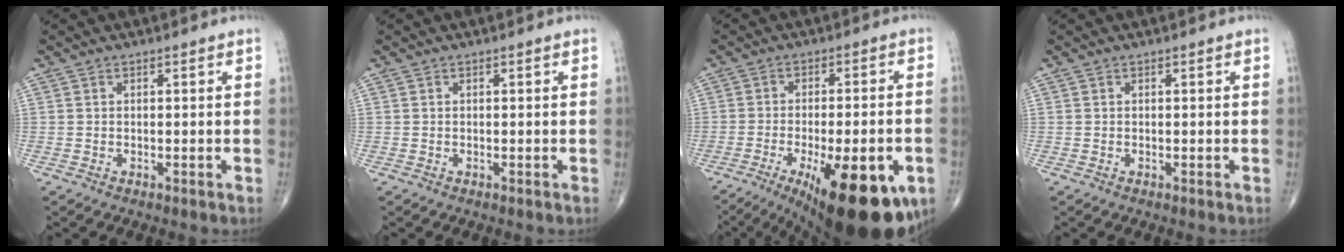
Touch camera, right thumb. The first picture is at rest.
{"total": 0.0}
{"total": 23.1, "force": [-9.8, 8.0, 19.3], "torque": [-0.231, 0.004, -0.127]}
{"total": 0.0}